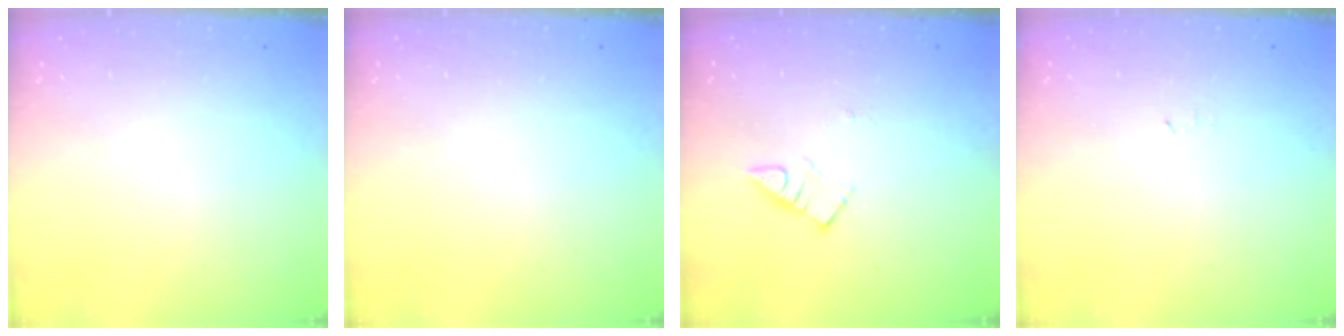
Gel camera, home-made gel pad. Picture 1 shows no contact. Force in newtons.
{"total": 0.0}
{"total": 2.8, "press": 2.7, "slide": 0.3}
{"total": 2.4, "press": 2.4, "slide": 0.4}